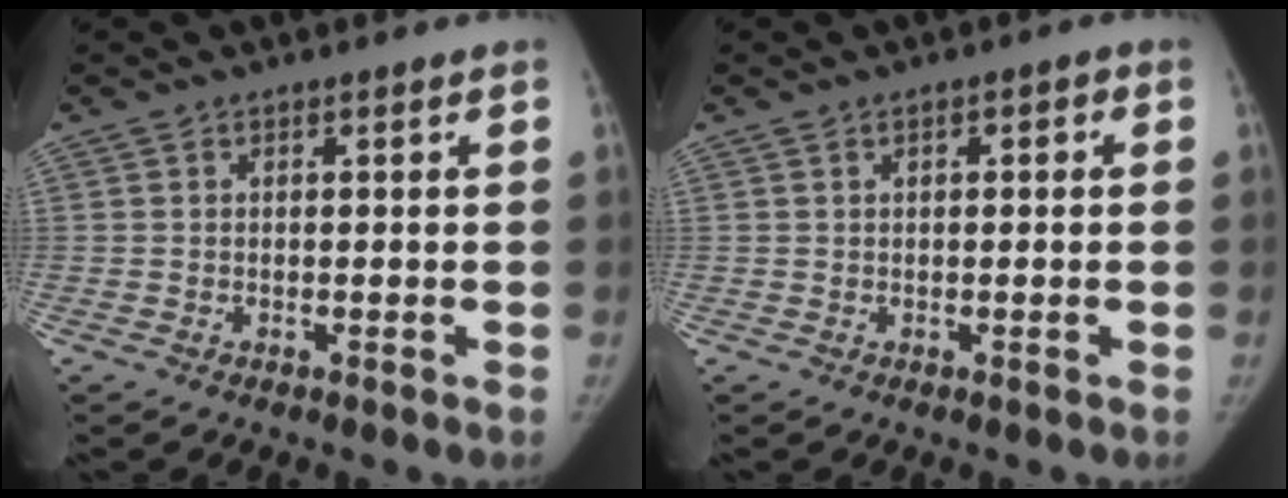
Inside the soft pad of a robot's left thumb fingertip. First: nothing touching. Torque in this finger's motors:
{"motor_torque": [-0.45, -0.05, -0.33, -0.01, 0.00]}